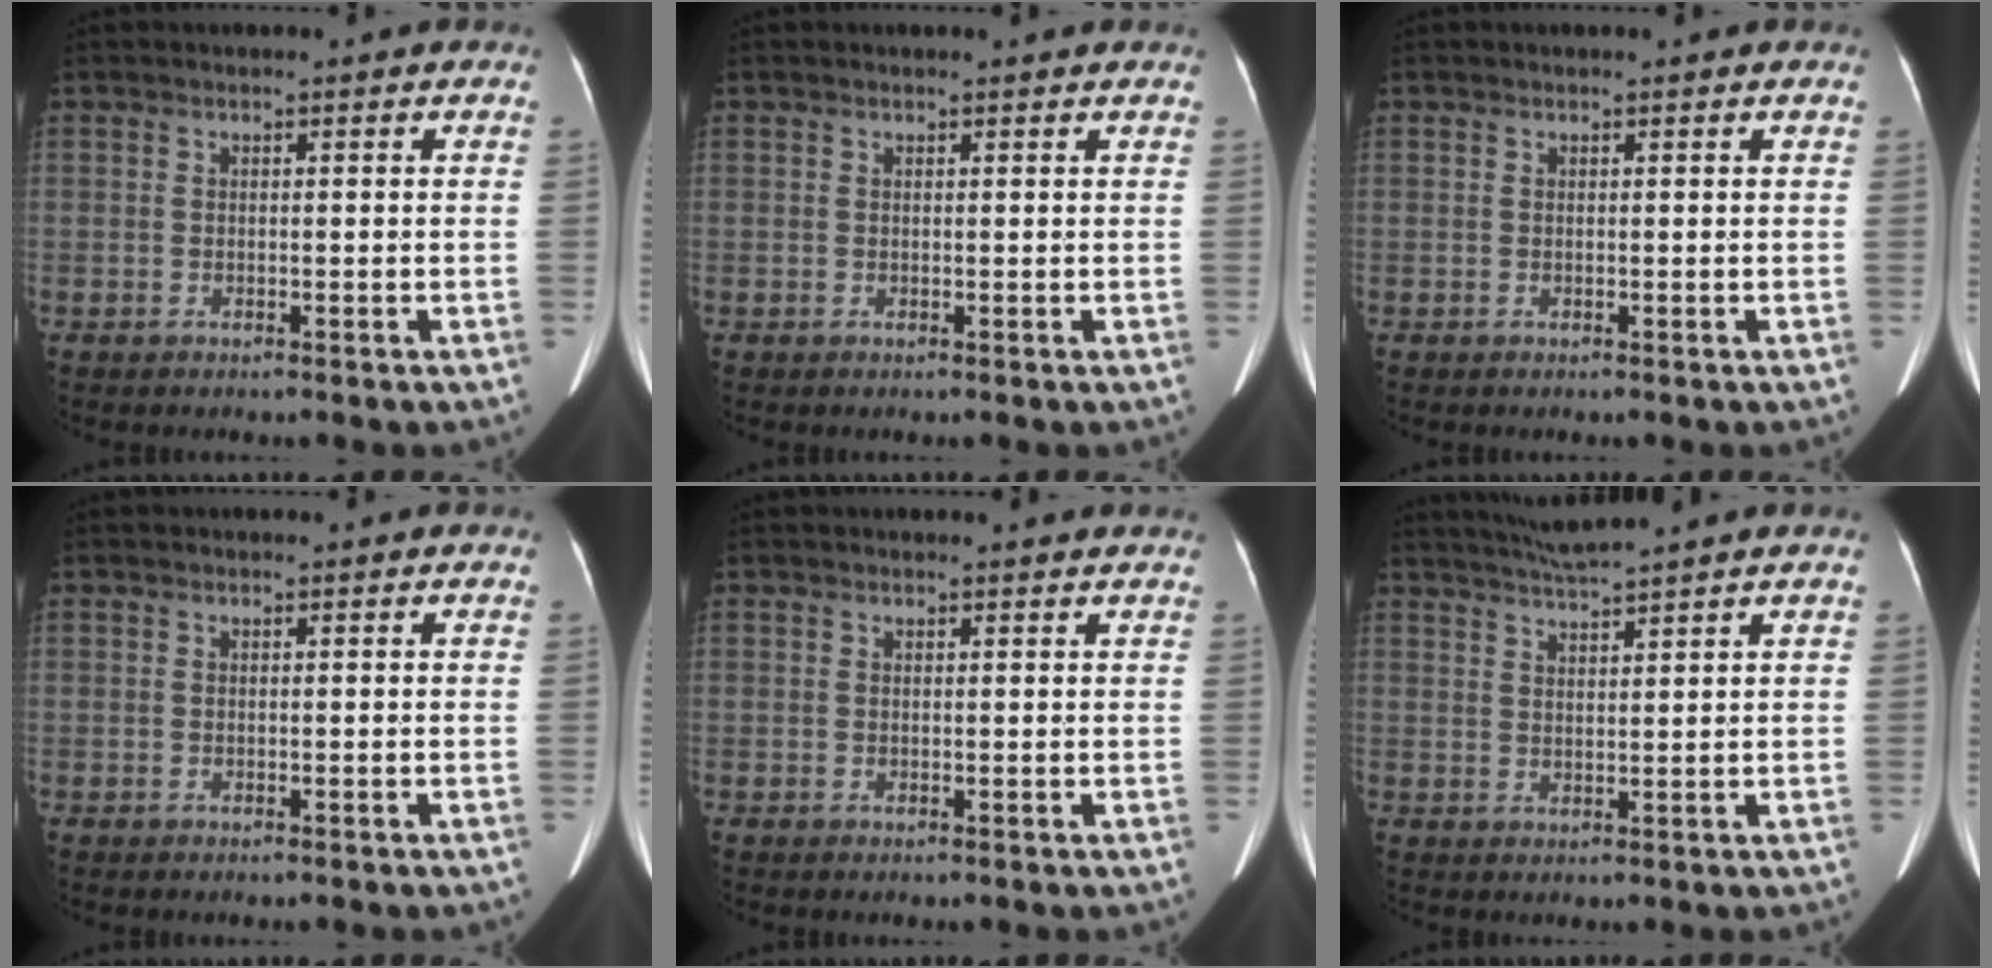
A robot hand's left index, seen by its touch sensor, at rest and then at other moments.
{"total": 0.6, "force": [0.6, 0.0, 0.1], "torque": [-0.007, -0.002, 0.004]}
{"total": 0.0}
{"total": 0.0}
{"total": 0.9, "force": [0.9, 0.1, 0.1], "torque": [-0.010, -0.002, 0.006]}
{"total": 4.5, "force": [4.1, -1.4, 1.5], "torque": [-0.028, 0.007, 0.078]}